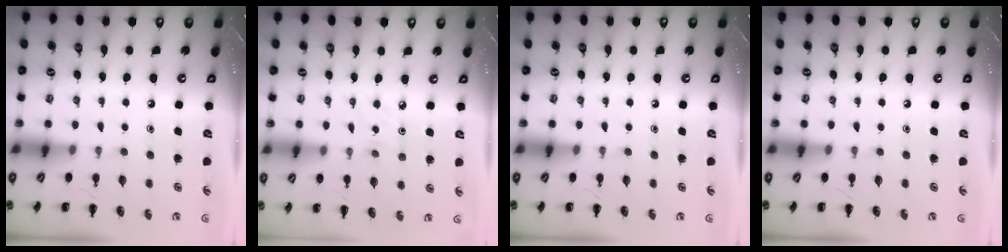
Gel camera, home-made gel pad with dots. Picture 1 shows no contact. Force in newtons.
{"total": 2.1, "press": 2.0, "slide": 0.8}
{"total": 0.0}
{"total": 0.0}